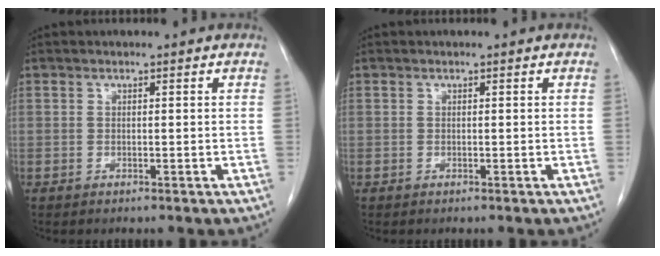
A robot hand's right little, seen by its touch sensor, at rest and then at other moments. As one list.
[{"total": 0.0}]